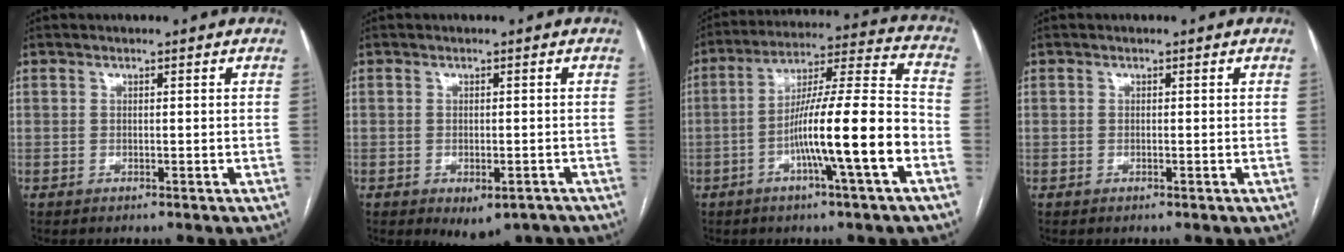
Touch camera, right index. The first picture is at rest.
{"total": 5.1, "force": [-3.4, 2.5, 2.8], "torque": [-0.023, -0.002, -0.041]}
{"total": 15.8, "force": [-5.2, -0.1, 14.9], "torque": [-0.251, 0.010, -0.090]}
{"total": 0.0}